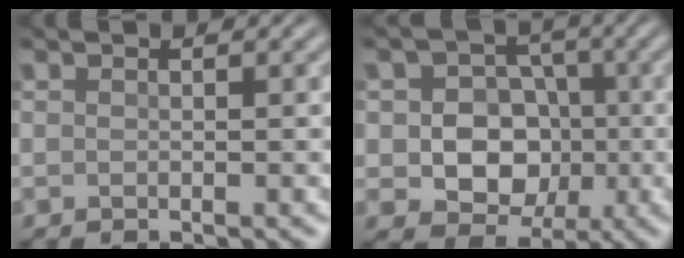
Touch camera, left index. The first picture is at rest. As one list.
[{"total": 7.3, "force": [-0.7, 6.4, 3.5], "torque": [-0.042, 0.008, -0.027]}]